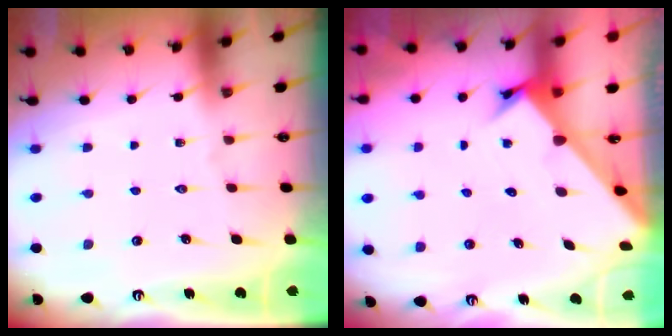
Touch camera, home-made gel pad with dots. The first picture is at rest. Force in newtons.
{"total": 2.5, "press": 2.5, "slide": 0.2}